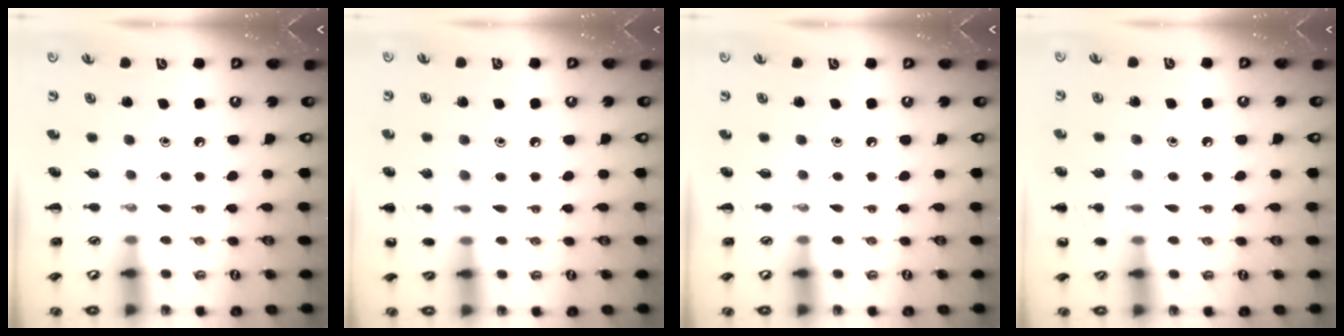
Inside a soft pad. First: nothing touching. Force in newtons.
{"total": 6.6, "press": 6.3, "slide": 2.0}
{"total": 0.0}
{"total": 7.4, "press": 7.1, "slide": 2.2}